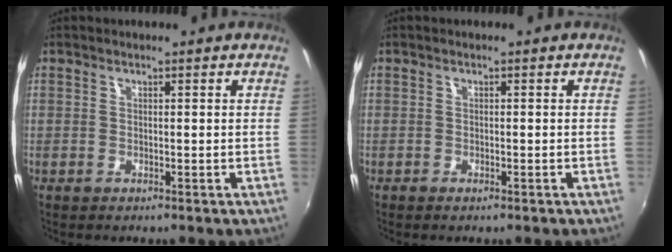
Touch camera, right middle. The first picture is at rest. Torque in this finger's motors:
{"motor_torque": [-0.12, 0.12, 0.02, -0.01]}